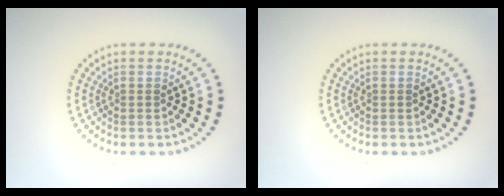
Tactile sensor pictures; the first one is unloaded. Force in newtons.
{"total": 0.0}